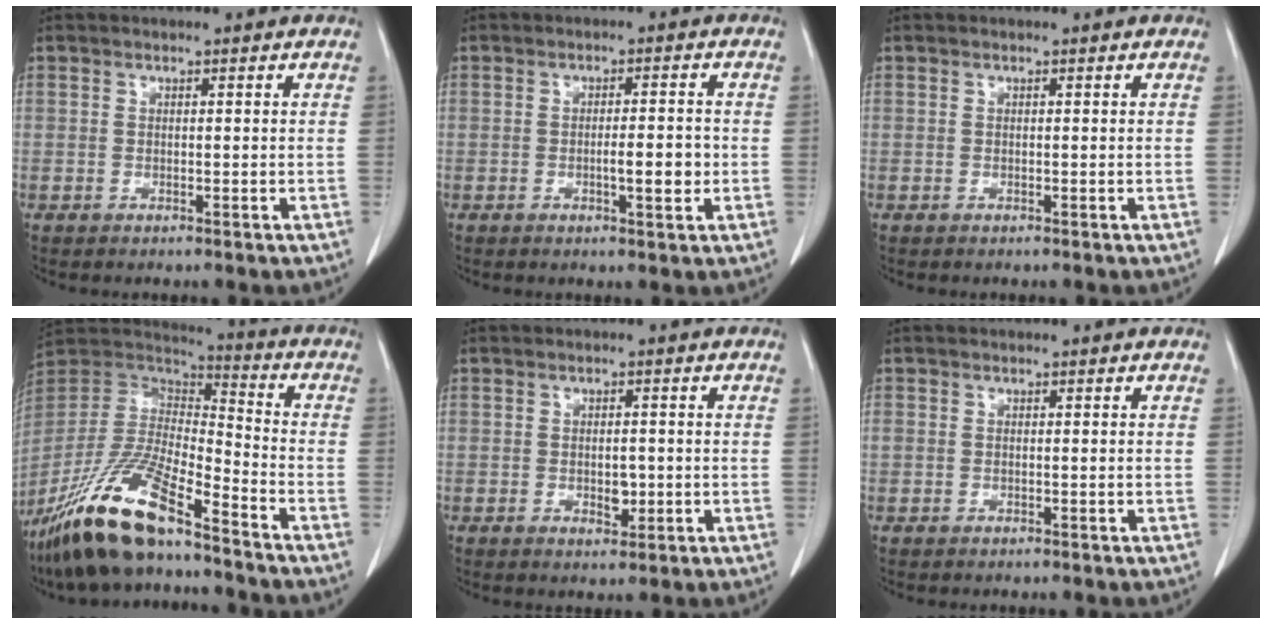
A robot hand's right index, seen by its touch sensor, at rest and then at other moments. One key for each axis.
{"total": 4.2, "fx": -0.8, "fy": 0.8, "fz": 4.0, "tx": -0.064, "ty": -0.001, "tz": -0.009}
{"total": 0.0}
{"total": 19.2, "fx": -13.7, "fy": 3.5, "fz": 12.9, "tx": -0.288, "ty": -0.032, "tz": -0.262}
{"total": 2.9, "fx": -0.5, "fy": 1.5, "fz": 2.4, "tx": -0.039, "ty": -0.001, "tz": -0.002}
{"total": 0.8, "fx": 0.0, "fy": 0.6, "fz": 0.5, "tx": -0.020, "ty": 0.011, "tz": 0.003}